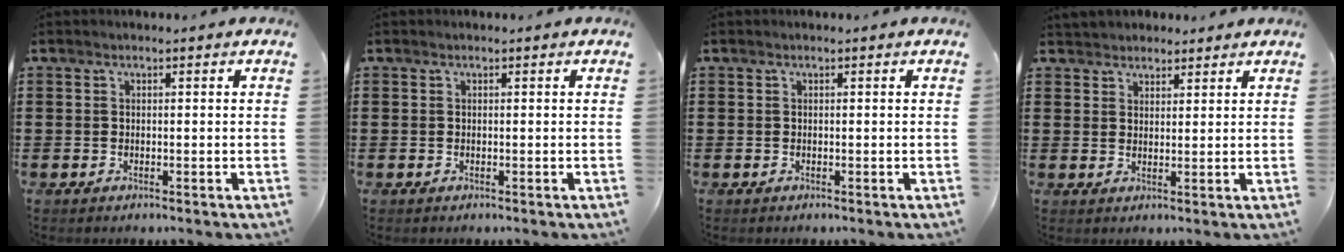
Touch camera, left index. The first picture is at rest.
{"total": 0.0}
{"total": 0.0}
{"total": 2.5, "force": [2.3, 0.9, -0.3], "torque": [-0.001, 0.003, 0.045]}